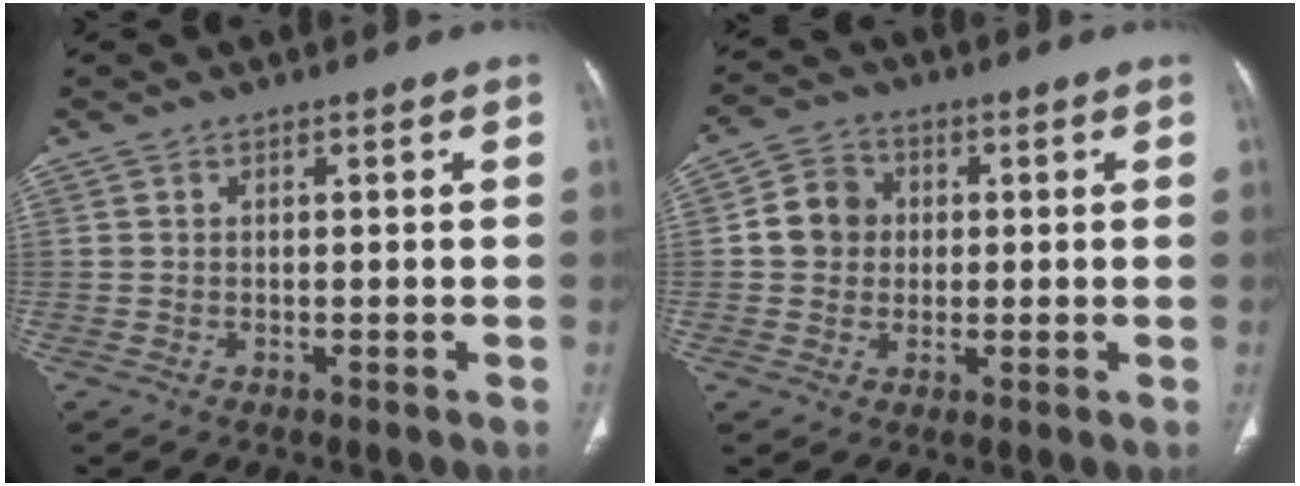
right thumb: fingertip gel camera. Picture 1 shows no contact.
{"total": 7.1, "force": [0.5, 6.4, 2.9], "torque": [-0.030, 0.011, -0.002]}